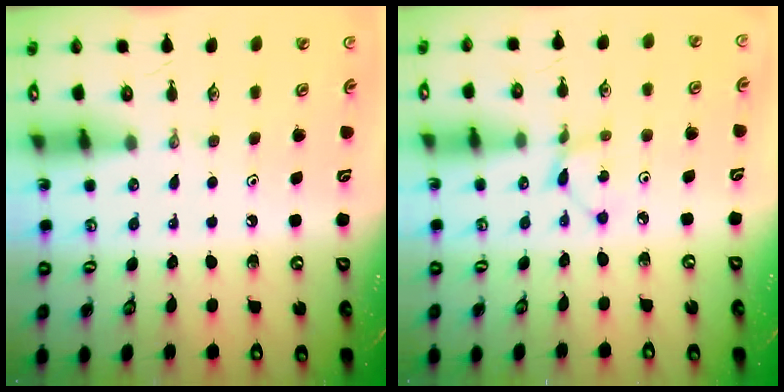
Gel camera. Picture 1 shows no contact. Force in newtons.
{"total": 1.8, "press": 1.8, "slide": 0.3}